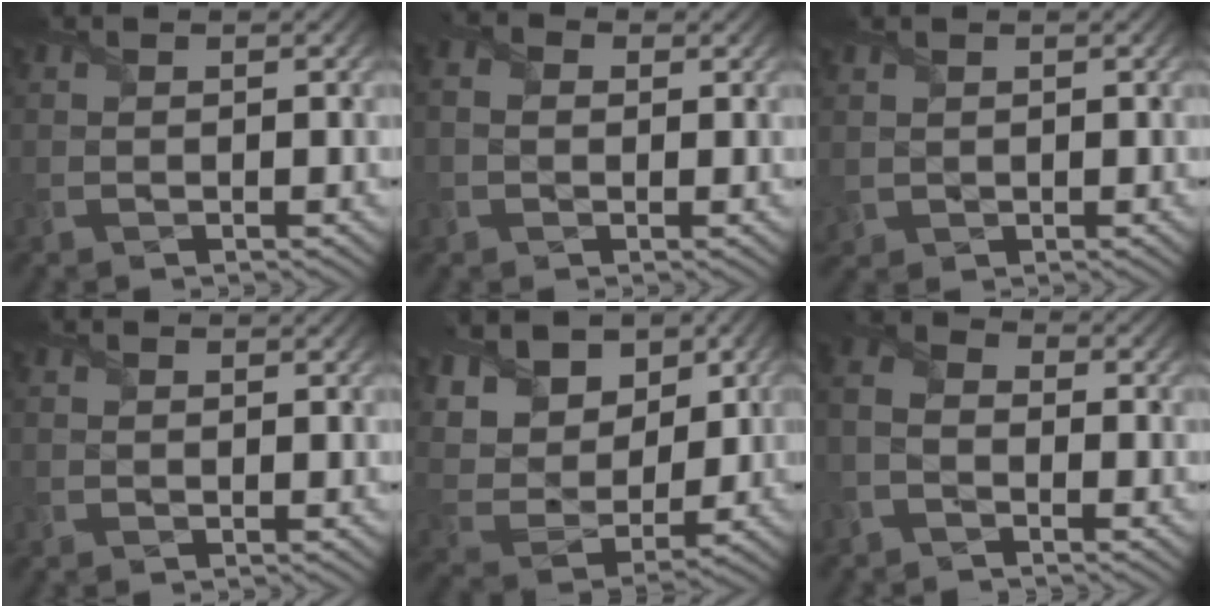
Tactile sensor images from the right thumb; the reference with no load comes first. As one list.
[{"total": 2.1, "force": [0.1, 1.7, 1.3], "torque": [-0.032, 0.004, -0.003]}, {"total": 1.5, "force": [0.8, 1.2, 0.2], "torque": [-0.017, -0.002, 0.017]}, {"total": 0.0}, {"total": 13.9, "force": [6.7, 9.3, 7.7], "torque": [-0.231, 0.038, 0.116]}, {"total": 4.3, "force": [-2.2, 2.7, 2.6], "torque": [-0.063, 0.000, -0.054]}]